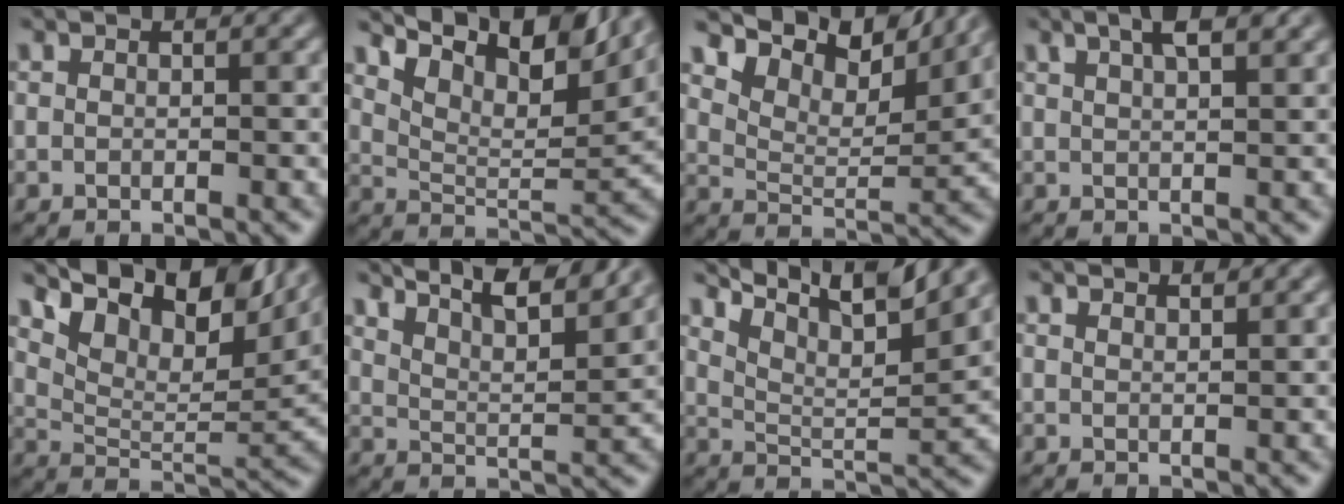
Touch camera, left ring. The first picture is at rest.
{"total": 10.6, "force": [7.4, 3.5, 6.7], "torque": [-0.119, 0.019, 0.126]}
{"total": 8.8, "force": [7.1, 2.8, 4.3], "torque": [-0.081, 0.008, 0.112]}
{"total": 3.5, "force": [2.2, 1.0, 2.6], "torque": [-0.030, 0.016, 0.017]}
{"total": 11.7, "force": [7.5, 4.7, 7.7], "torque": [-0.130, 0.017, 0.137]}
{"total": 8.9, "force": [7.5, 1.5, 4.5], "torque": [-0.067, 0.015, 0.088]}
{"total": 8.2, "force": [6.4, 1.7, 4.8], "torque": [-0.095, 0.008, 0.104]}
{"total": 1.6, "force": [1.5, 0.0, 0.3], "torque": [-0.006, 0.002, 0.017]}